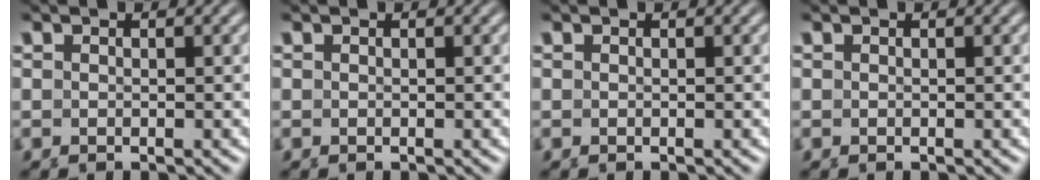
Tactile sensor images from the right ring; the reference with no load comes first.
{"total": 0.0}
{"total": 0.0}
{"total": 0.0}